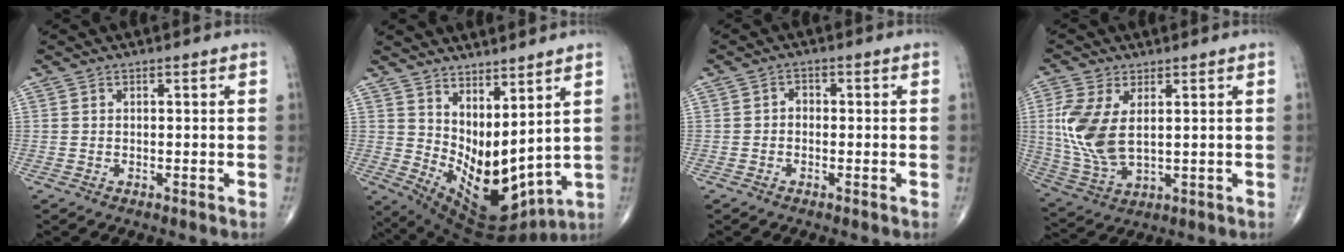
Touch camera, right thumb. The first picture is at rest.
{"total": 15.4, "force": [5.7, 7.1, 12.4], "torque": [-0.186, -0.052, 0.128]}
{"total": 1.7, "force": [-0.3, 1.3, 0.9], "torque": [0.000, 0.008, -0.012]}
{"total": 11.6, "force": [2.0, 6.2, 9.6], "torque": [-0.217, -0.010, 0.051]}